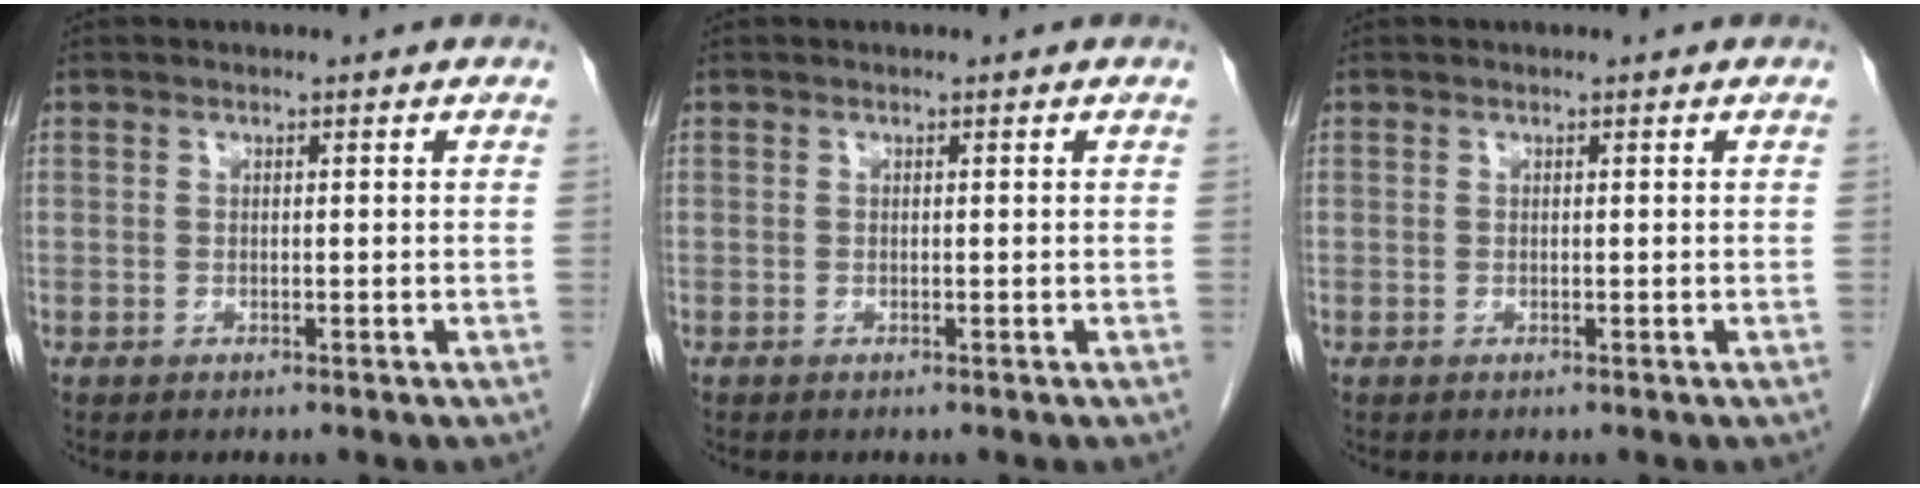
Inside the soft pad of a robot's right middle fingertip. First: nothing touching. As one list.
[{"total": 0.0}, {"total": 0.0}]